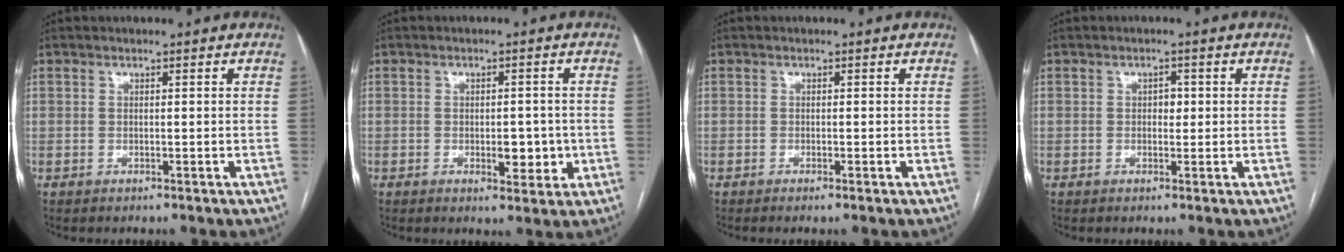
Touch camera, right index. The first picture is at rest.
{"total": 3.9, "force": [-0.8, 1.9, 3.3], "torque": [-0.040, 0.000, -0.005]}
{"total": 0.8, "force": [-0.5, -0.1, 0.7], "torque": [-0.013, 0.000, -0.006]}
{"total": 1.6, "force": [0.1, 1.1, 1.2], "torque": [-0.013, 0.003, 0.000]}